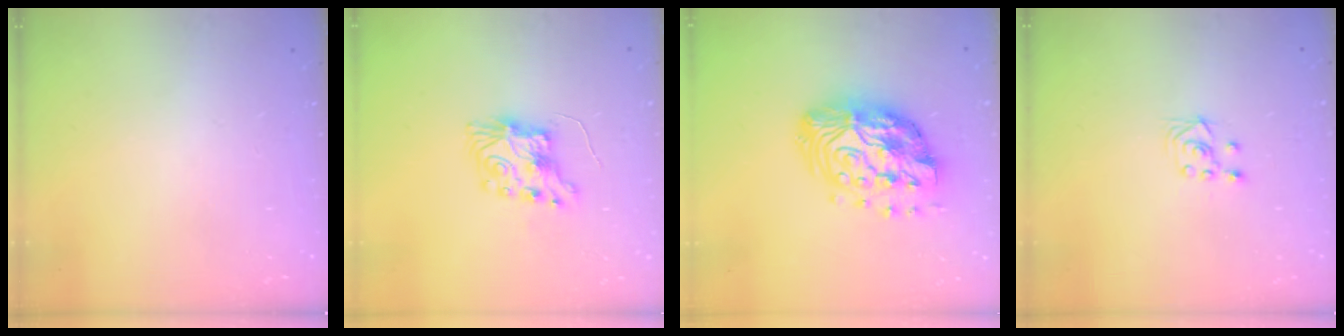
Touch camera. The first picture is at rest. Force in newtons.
{"total": 8.4, "press": 8.4, "slide": 0.2}
{"total": 18.2, "press": 18.1, "slide": 1.3}
{"total": 2.8, "press": 2.6, "slide": 1.1}